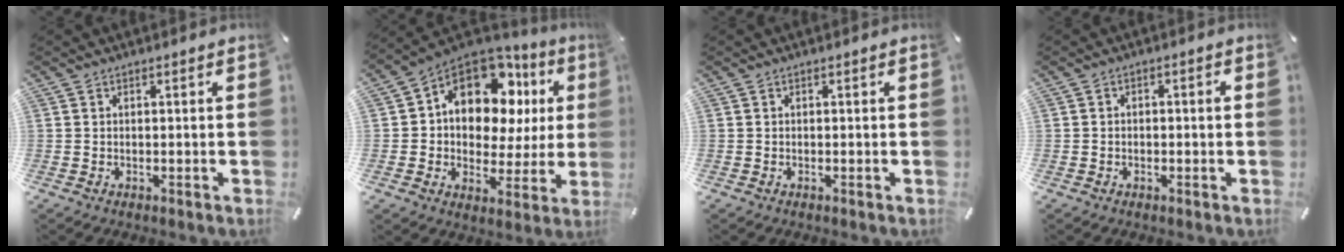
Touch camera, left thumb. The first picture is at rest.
{"total": 14.5, "force": [6.4, 10.3, 8.0], "torque": [-0.125, -0.049, 0.114]}
{"total": 0.0}
{"total": 1.5, "force": [-0.6, 0.7, 1.2], "torque": [-0.022, 0.006, -0.014]}